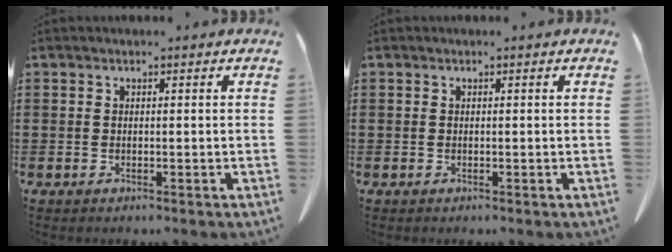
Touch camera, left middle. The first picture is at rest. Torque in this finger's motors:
{"motor_torque": [-0.45, -1.24, 0.04, 0.02]}